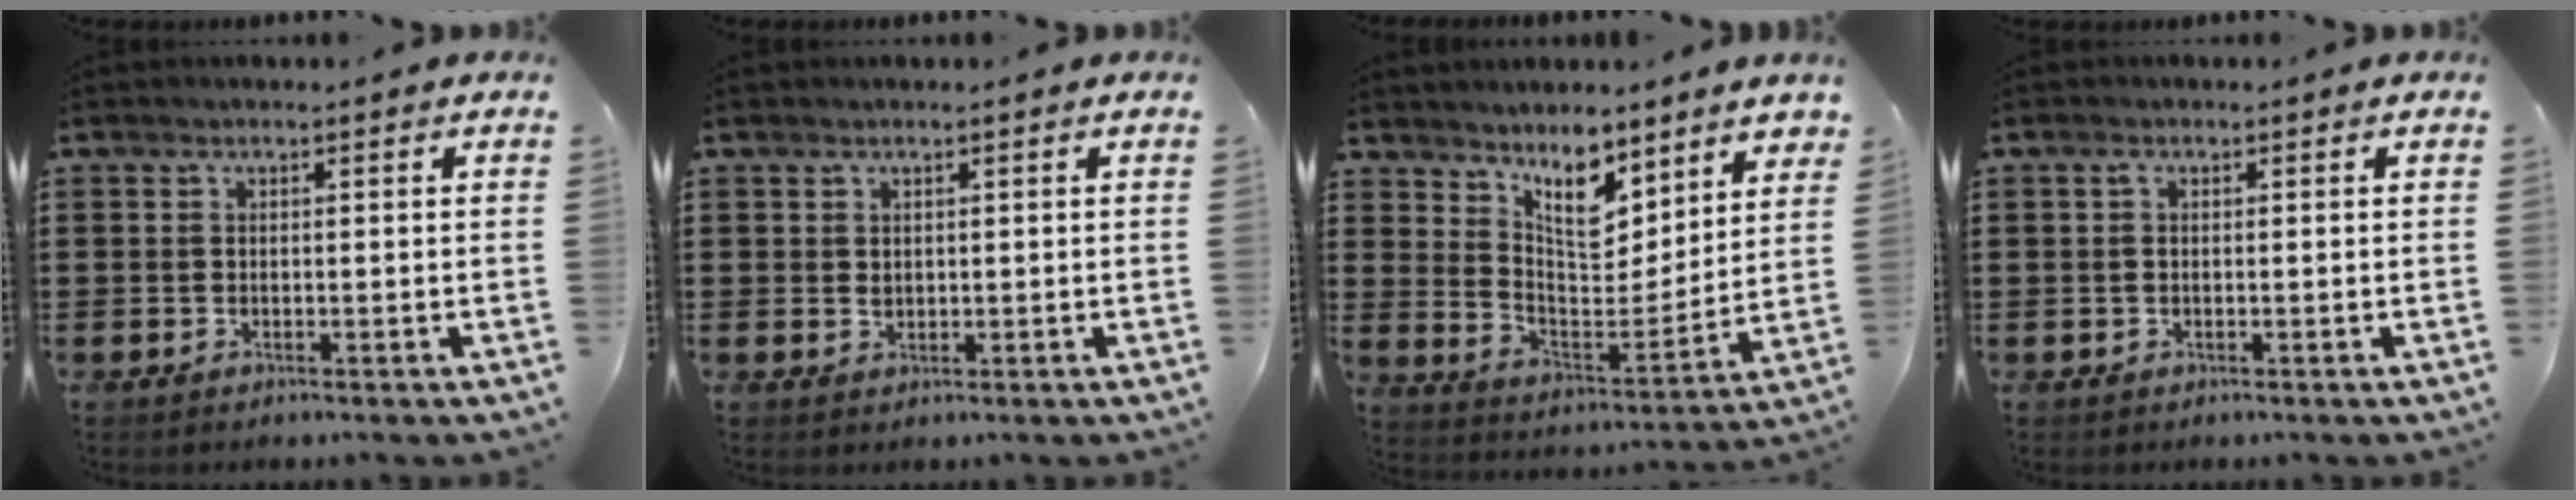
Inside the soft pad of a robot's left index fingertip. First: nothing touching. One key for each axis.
{"total": 1.0, "fx": 0.4, "fy": 0.8, "fz": 0.4, "tx": -0.011, "ty": 0.006, "tz": 0.007}
{"total": 7.6, "fx": 6.1, "fy": 2.7, "fz": 3.5, "tx": -0.065, "ty": -0.048, "tz": 0.102}
{"total": 0.9, "fx": 0.0, "fy": 0.4, "fz": 0.8, "tx": -0.017, "ty": 0.001, "tz": 0.000}